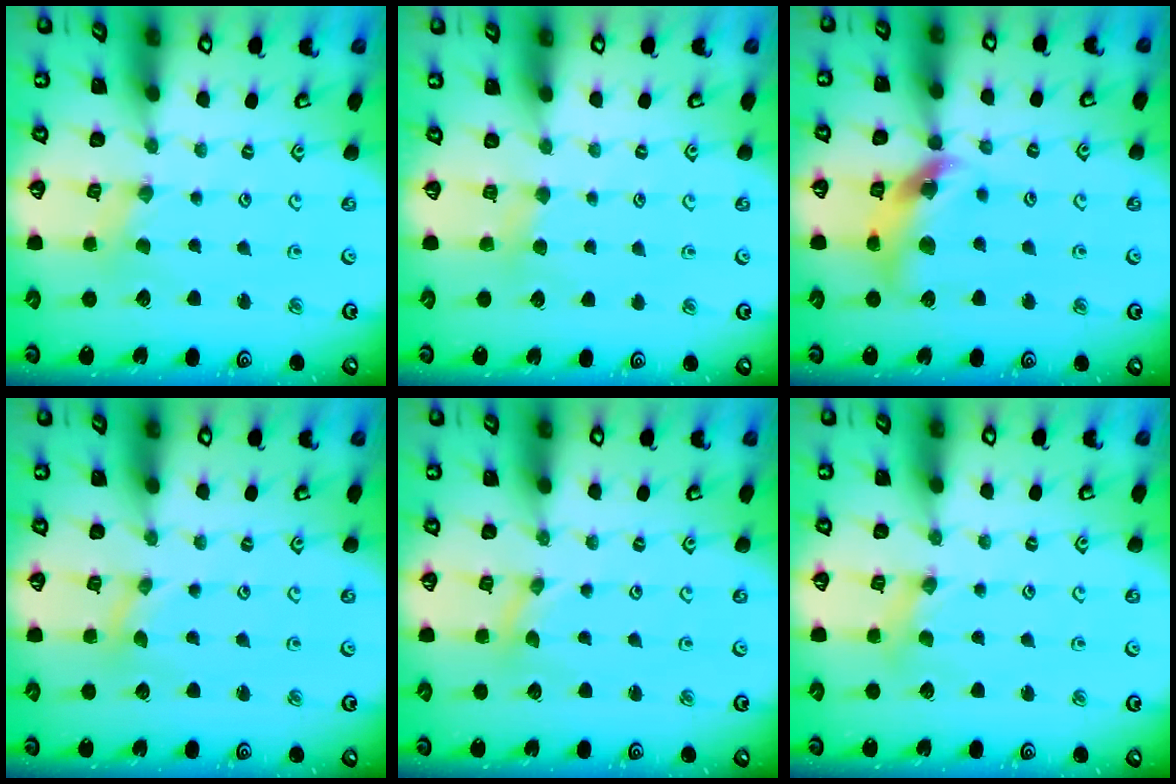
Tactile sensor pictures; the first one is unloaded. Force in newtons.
{"total": 2.1, "press": 2.0, "slide": 0.4}
{"total": 13.8, "press": 13.7, "slide": 1.6}
{"total": 0.0}
{"total": 0.0}
{"total": 1.6, "press": 1.6, "slide": 0.1}